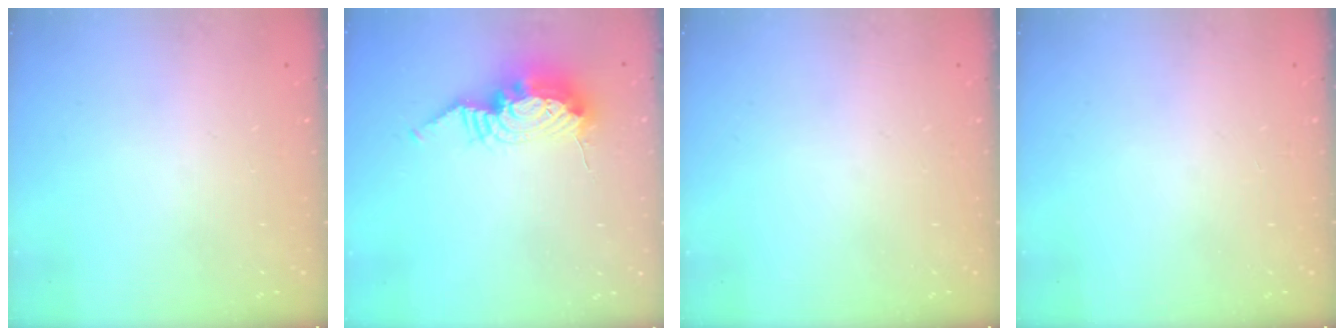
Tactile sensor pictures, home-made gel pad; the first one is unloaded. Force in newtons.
{"total": 11.8, "press": 11.7, "slide": 0.9}
{"total": 0.0}
{"total": 9.6, "press": 2.1, "slide": 9.4}